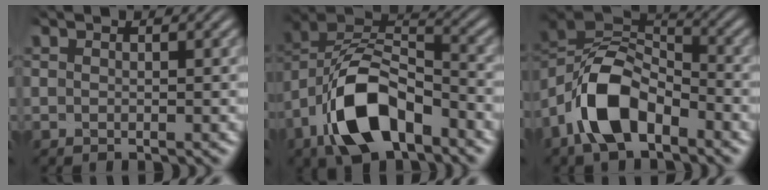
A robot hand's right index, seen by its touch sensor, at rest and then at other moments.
{"total": 10.5, "force": [-1.9, 7.0, 7.5], "torque": [-0.152, -0.015, -0.033]}
{"total": 10.8, "force": [-1.4, 7.7, 7.5], "torque": [-0.157, -0.014, -0.028]}